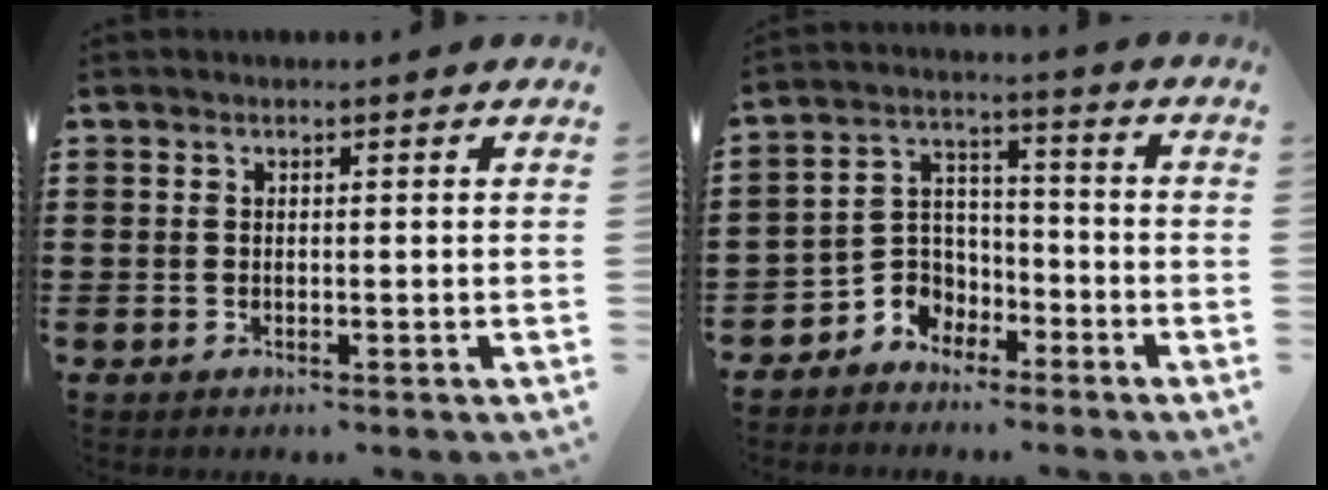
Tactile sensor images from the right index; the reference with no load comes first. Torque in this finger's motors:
{"motor_torque": [-0.29, 0.97, 0.13, 0.01]}